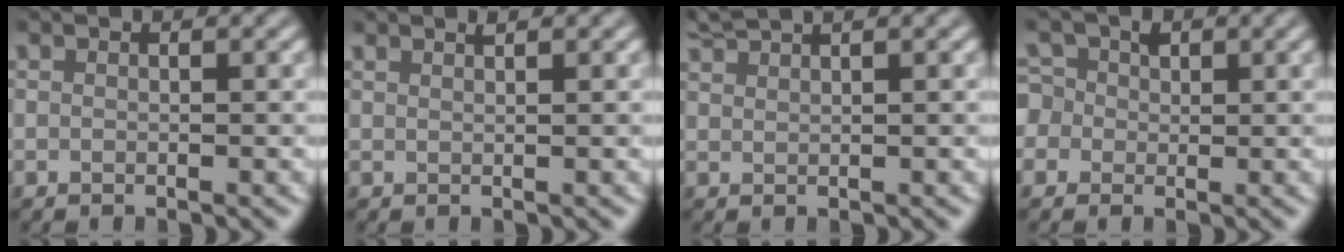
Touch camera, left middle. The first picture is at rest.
{"total": 0.8, "force": [0.7, 0.2, 0.4], "torque": [-0.001, -0.001, 0.009]}
{"total": 2.6, "force": [2.4, 0.3, 1.1], "torque": [-0.014, 0.012, 0.046]}
{"total": 4.0, "force": [0.9, 3.6, 1.5], "torque": [-0.023, 0.029, -0.016]}